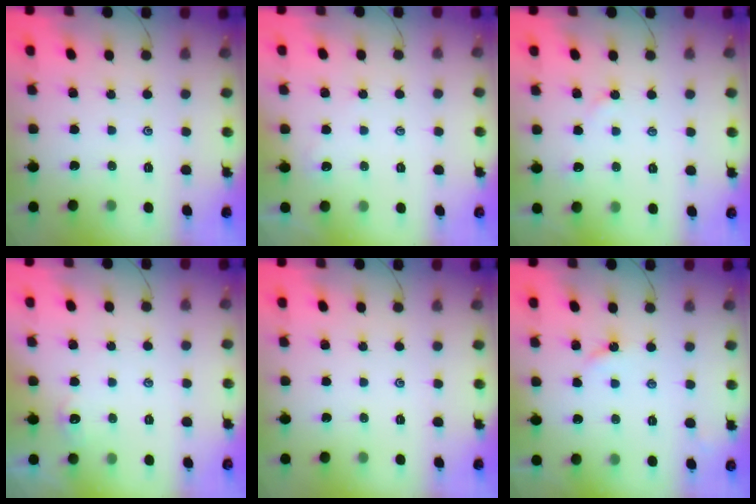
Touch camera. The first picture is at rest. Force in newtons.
{"total": 1.7, "press": 1.7, "slide": 0.3}
{"total": 2.7, "press": 2.7, "slide": 0.3}
{"total": 2.4, "press": 2.4, "slide": 0.3}
{"total": 0.0}
{"total": 2.7, "press": 2.7, "slide": 0.4}